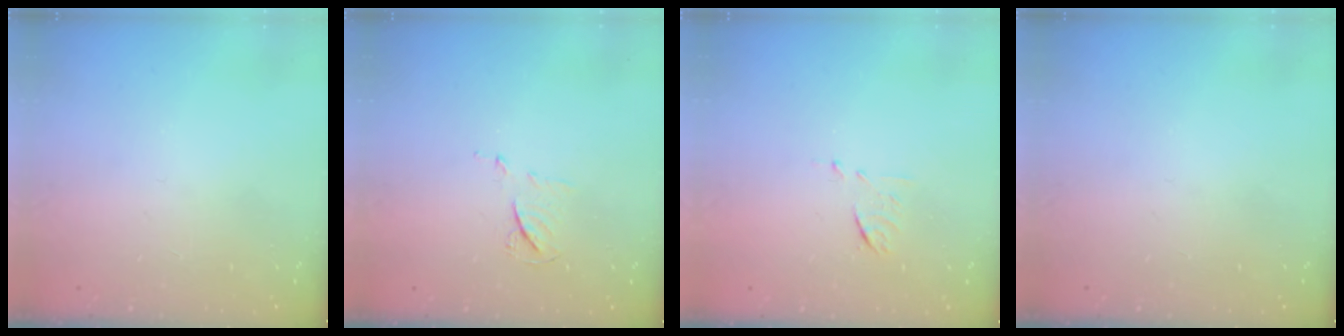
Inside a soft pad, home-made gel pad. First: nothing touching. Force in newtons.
{"total": 6.1, "press": 6.0, "slide": 0.7}
{"total": 5.9, "press": 5.9, "slide": 0.5}
{"total": 0.0}